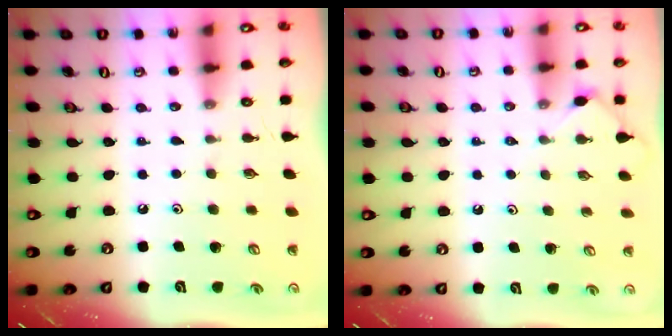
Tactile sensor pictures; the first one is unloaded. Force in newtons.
{"total": 2.6, "press": 2.6, "slide": 0.5}